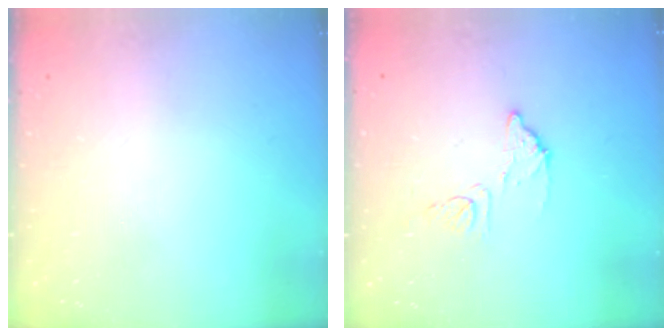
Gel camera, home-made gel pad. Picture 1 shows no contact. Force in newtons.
{"total": 8.9, "press": 8.9, "slide": 0.5}